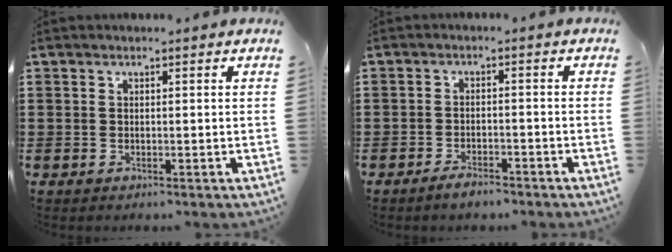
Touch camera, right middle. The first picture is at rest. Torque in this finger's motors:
{"motor_torque": [1.76, -0.11, 0.24, 0.21]}